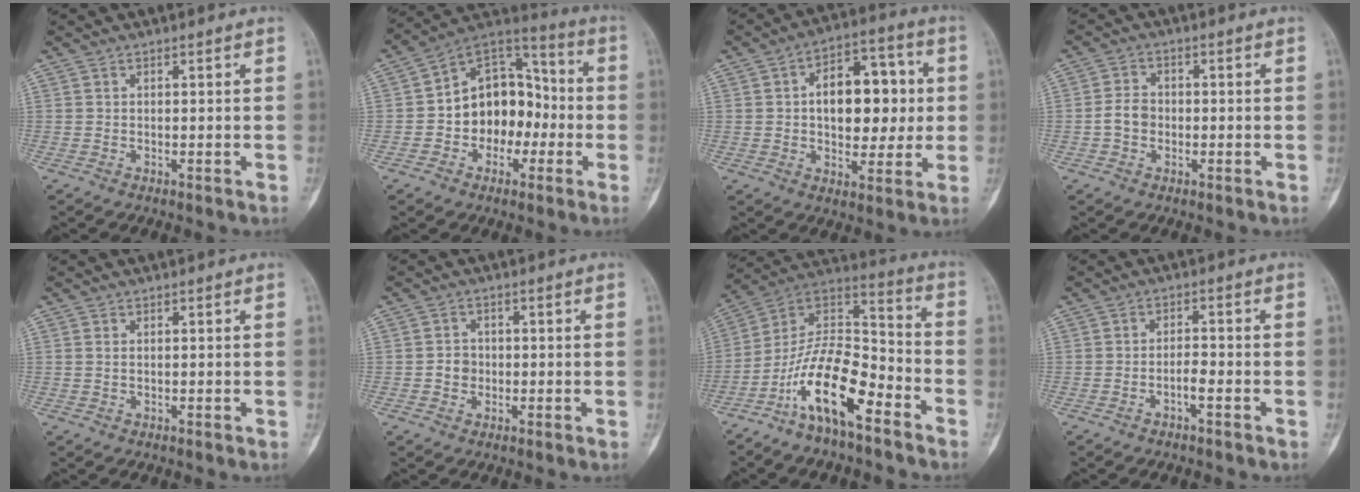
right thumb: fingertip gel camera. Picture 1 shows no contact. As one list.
[{"total": 15.8, "force": [-2.4, 11.7, 10.4], "torque": [-0.107, 0.051, -0.046]}, {"total": 15.9, "force": [1.5, 9.8, 12.5], "torque": [-0.136, 0.021, 0.020]}, {"total": 3.9, "force": [-0.8, 3.1, 2.3], "torque": [-0.036, 0.014, -0.021]}, {"total": 0.8, "force": [0.2, 0.5, 0.6], "torque": [-0.017, 0.004, 0.007]}, {"total": 2.8, "force": [-0.5, 2.6, 1.1], "torque": [-0.004, 0.007, -0.011]}, {"total": 16.3, "force": [-9.3, 6.2, 11.8], "torque": [-0.207, 0.087, -0.174]}, {"total": 2.6, "force": [-1.5, 0.8, 2.0], "torque": [-0.033, 0.019, -0.028]}]